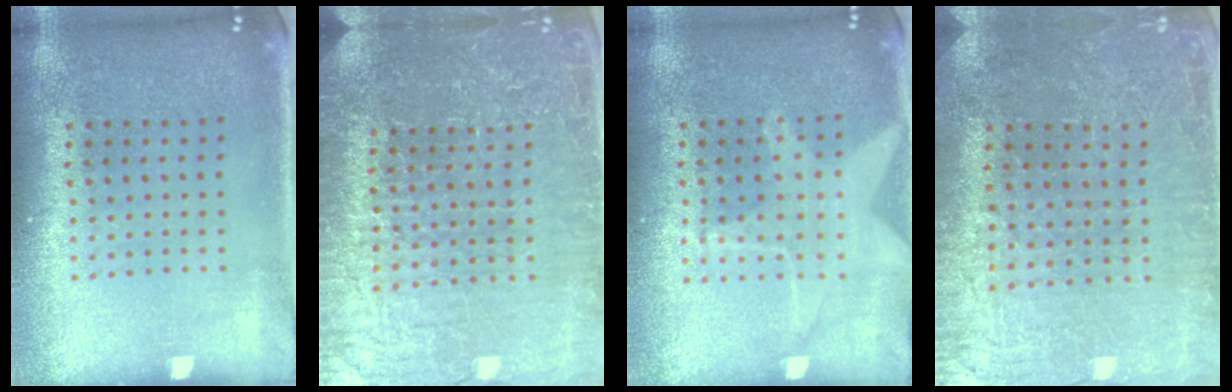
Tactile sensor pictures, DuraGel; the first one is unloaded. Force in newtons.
{"total": 4.8, "press": 4.5, "slide": 1.8}
{"total": 1.3, "press": 1.3, "slide": 0.4}
{"total": 1.6, "press": 1.6, "slide": 0.1}